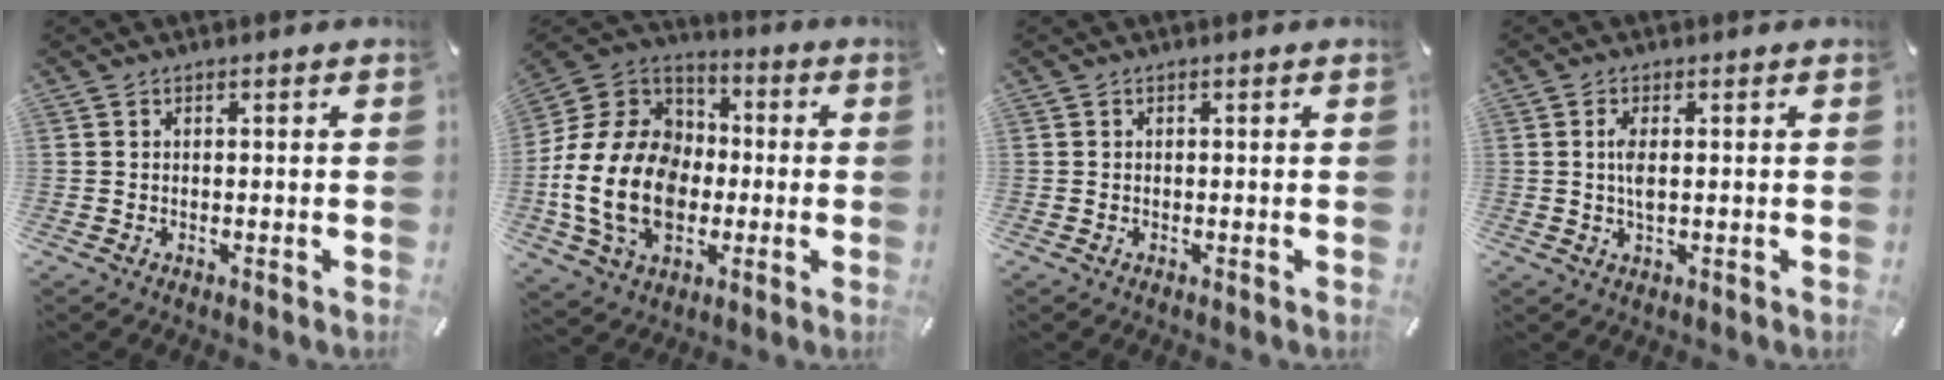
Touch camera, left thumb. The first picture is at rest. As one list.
[{"total": 21.9, "force": [-3.9, 16.8, 13.5], "torque": [-0.290, 0.019, -0.065]}, {"total": 0.0}, {"total": 3.4, "force": [0.4, 1.2, 3.2], "torque": [-0.073, 0.000, 0.002]}]